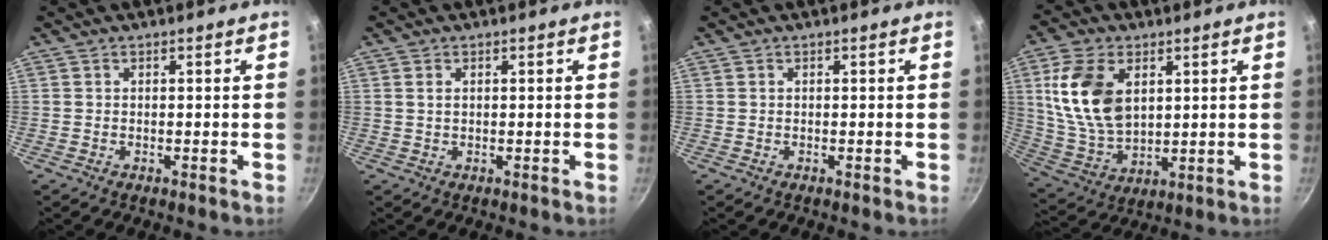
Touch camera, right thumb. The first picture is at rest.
{"total": 1.2, "force": [0.4, 0.7, 0.8], "torque": [-0.014, 0.002, 0.007]}
{"total": 0.0}
{"total": 15.2, "force": [4.2, 9.6, 11.0], "torque": [-0.193, -0.018, 0.094]}